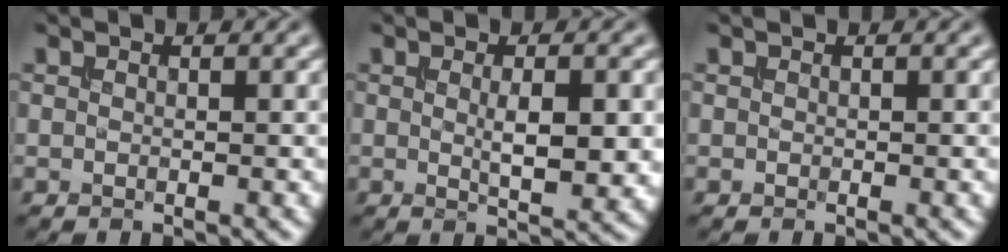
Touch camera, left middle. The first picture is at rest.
{"total": 3.8, "force": [0.0, 1.0, 3.7], "torque": [-0.066, -0.005, 0.005]}
{"total": 0.0}